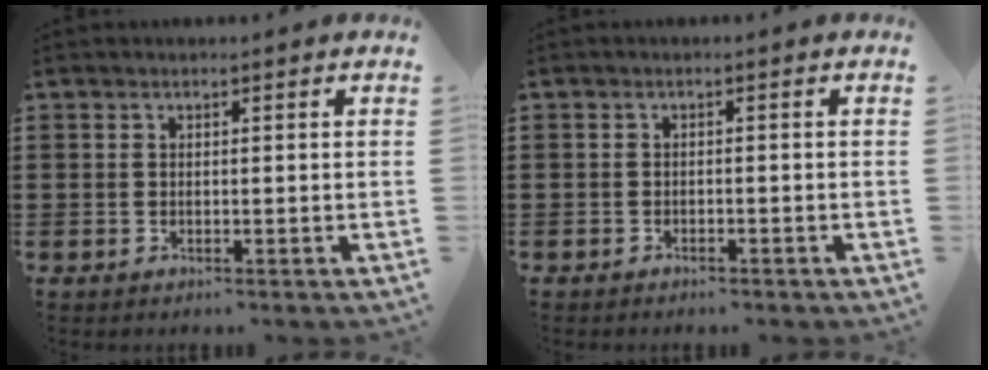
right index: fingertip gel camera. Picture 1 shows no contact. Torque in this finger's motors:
{"motor_torque": [-0.20, 0.24, 0.00, -0.02]}